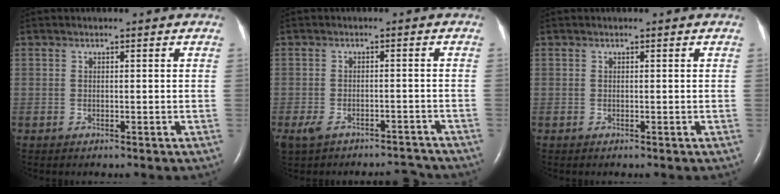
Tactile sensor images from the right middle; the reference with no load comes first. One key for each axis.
{"total": 5.9, "fx": -5.0, "fy": 2.2, "fz": 2.1, "tx": -0.040, "ty": 0.007, "tz": -0.078}
{"total": 0.0}